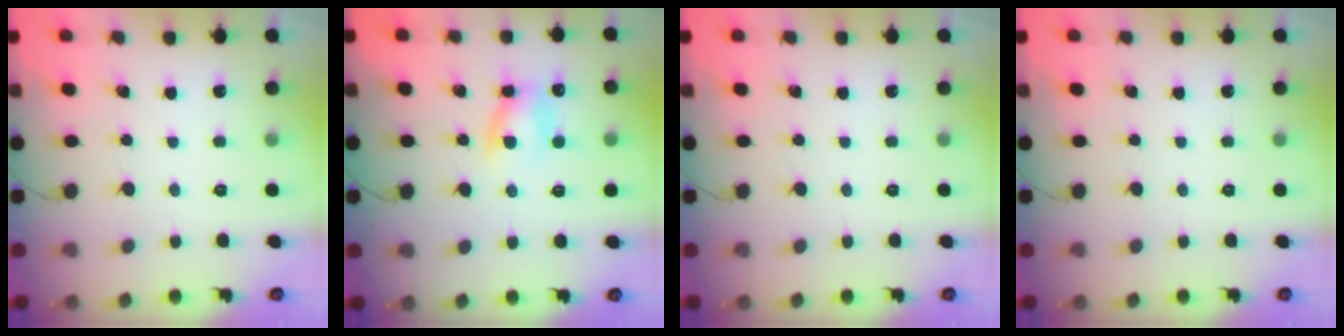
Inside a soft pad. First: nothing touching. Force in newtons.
{"total": 7.7, "press": 7.5, "slide": 1.6}
{"total": 0.0}
{"total": 0.0}